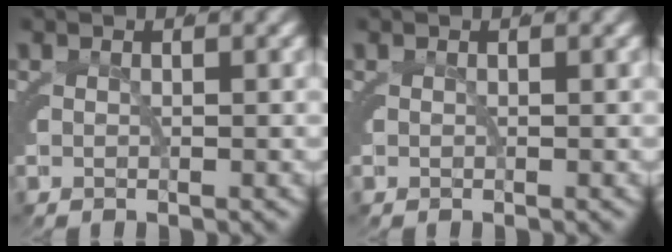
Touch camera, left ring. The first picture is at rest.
{"total": 0.0}